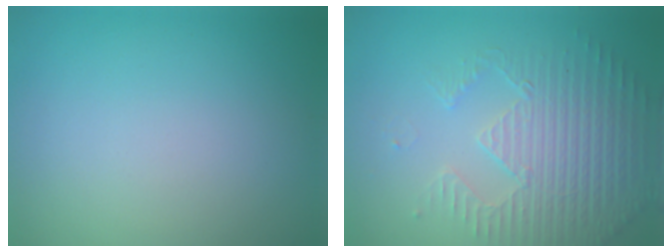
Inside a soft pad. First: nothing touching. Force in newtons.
{"total": 3.9, "press": 3.8, "slide": 0.8}